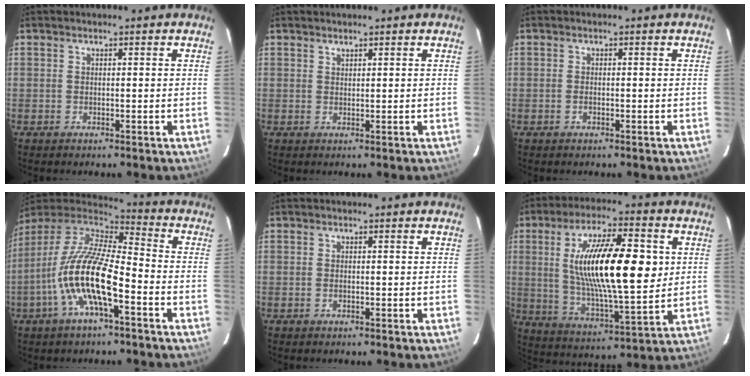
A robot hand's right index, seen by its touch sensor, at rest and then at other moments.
{"total": 0.8, "force": [0.7, 0.2, 0.1], "torque": [-0.002, 0.001, 0.014]}
{"total": 0.9, "force": [-0.4, 0.5, 0.6], "torque": [-0.014, 0.000, -0.007]}
{"total": 16.6, "force": [-6.2, 4.6, 14.7], "torque": [-0.284, -0.016, -0.122]}
{"total": 0.7, "force": [-0.2, 0.4, 0.5], "torque": [-0.011, 0.000, -0.005]}
{"total": 20.9, "force": [3.5, 5.9, 19.8], "torque": [-0.351, 0.005, 0.068]}